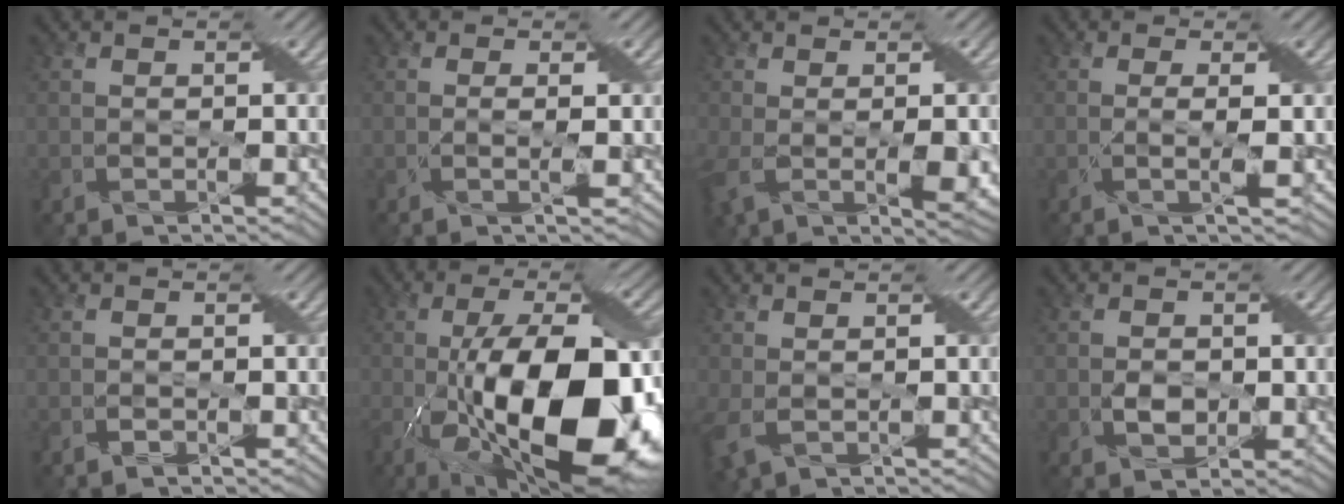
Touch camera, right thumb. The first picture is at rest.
{"total": 1.7, "force": [0.1, 0.1, 1.7], "torque": [-0.035, 0.006, -0.003]}
{"total": 6.2, "force": [-0.5, 2.6, 5.6], "torque": [-0.117, -0.013, -0.003]}
{"total": 2.5, "force": [0.1, 0.2, 2.4], "torque": [-0.046, 0.007, -0.005]}
{"total": 0.8, "force": [-0.5, 0.4, 0.5], "torque": [-0.009, 0.001, -0.007]}
{"total": 20.0, "force": [-4.9, 8.9, 17.2], "torque": [-0.285, -0.019, -0.069]}
{"total": 3.7, "force": [-0.3, 2.3, 2.9], "torque": [-0.080, -0.002, -0.006]}
{"total": 2.3, "force": [-0.3, 1.6, 1.6], "torque": [-0.033, -0.004, -0.005]}